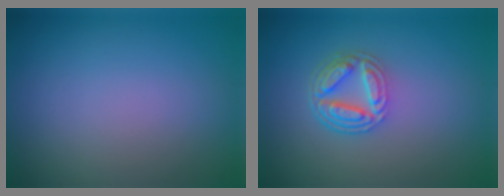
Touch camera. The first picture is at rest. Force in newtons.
{"total": 4.4, "press": 3.3, "slide": 2.9}